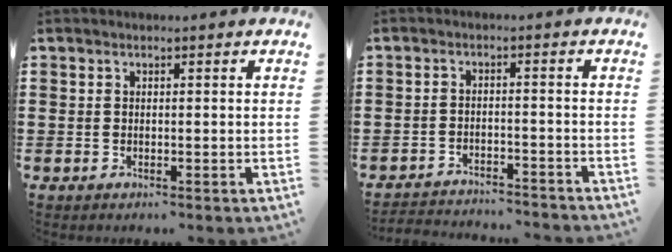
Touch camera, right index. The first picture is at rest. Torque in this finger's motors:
{"motor_torque": [-2.14, 0.00, -1.05, -0.18]}